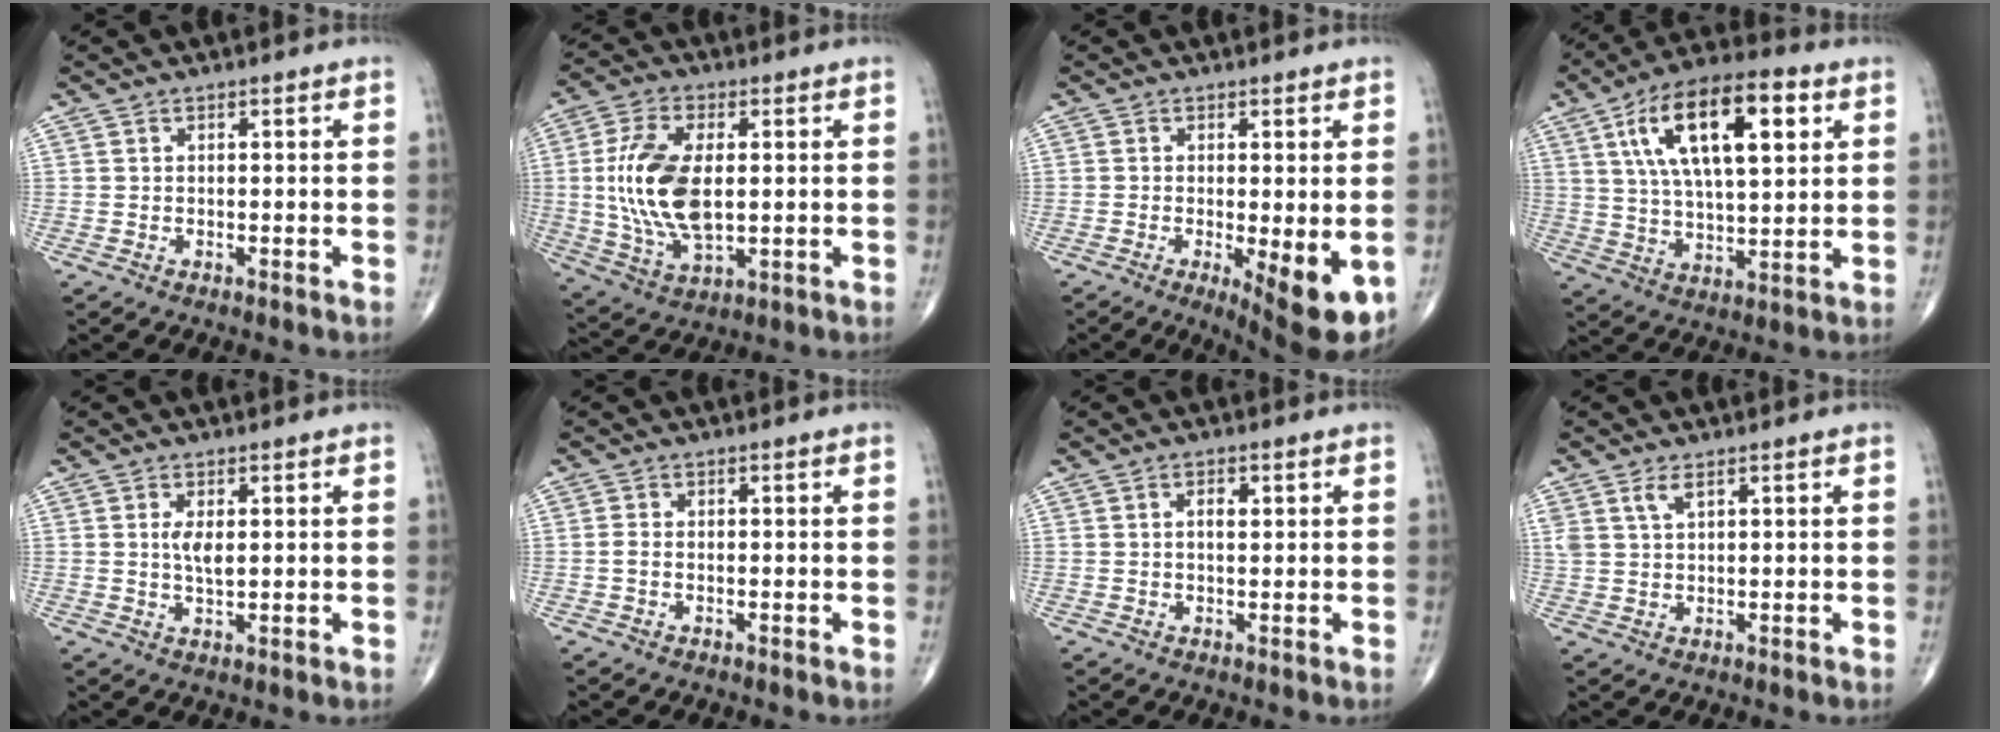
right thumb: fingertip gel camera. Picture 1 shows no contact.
{"total": 15.2, "force": [0.9, 7.7, 13.1], "torque": [-0.266, -0.007, 0.023]}
{"total": 9.4, "force": [-2.7, 2.7, 8.7], "torque": [-0.116, -0.022, -0.033]}
{"total": 19.6, "force": [6.9, 8.0, 16.5], "torque": [-0.269, -0.001, 0.113]}
{"total": 3.3, "force": [0.6, 1.3, 3.0], "torque": [-0.056, -0.008, 0.013]}
{"total": 1.3, "force": [-0.3, 0.8, 1.0], "torque": [-0.022, 0.000, -0.007]}
{"total": 2.0, "force": [0.6, 0.9, 1.7], "torque": [-0.028, 0.000, 0.008]}
{"total": 3.0, "force": [1.7, 1.3, 2.1], "torque": [-0.045, 0.000, 0.040]}